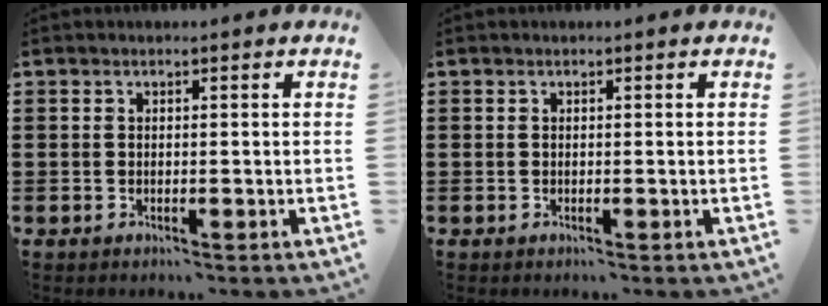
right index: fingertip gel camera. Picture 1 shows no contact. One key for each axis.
{"total": 0.0}